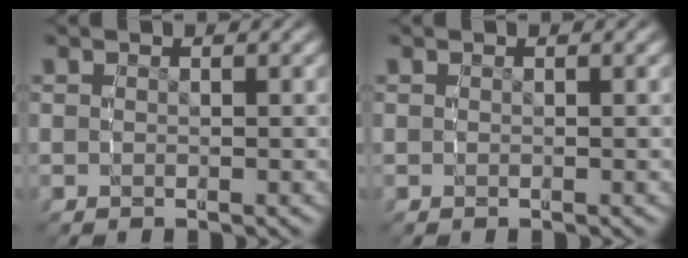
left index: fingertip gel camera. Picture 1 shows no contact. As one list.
[{"total": 0.0}]